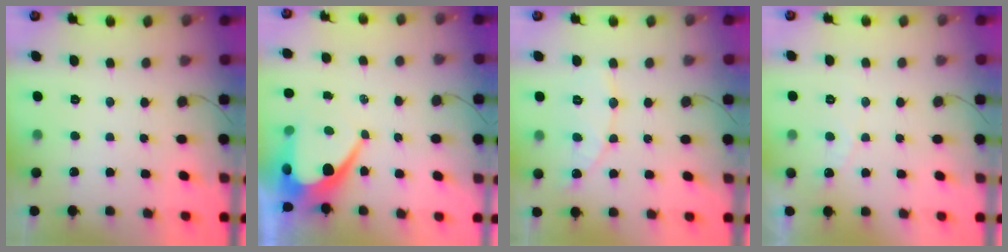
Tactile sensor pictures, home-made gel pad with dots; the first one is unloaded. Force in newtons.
{"total": 10.3, "press": 10.3, "slide": 0.5}
{"total": 7.9, "press": 7.9, "slide": 0.8}
{"total": 3.0, "press": 3.0, "slide": 0.1}